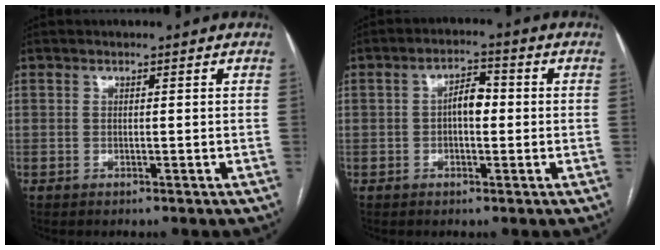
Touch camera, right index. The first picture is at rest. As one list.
[{"total": 4.1, "force": [-0.1, 1.9, 3.7], "torque": [-0.060, 0.017, -0.003]}]